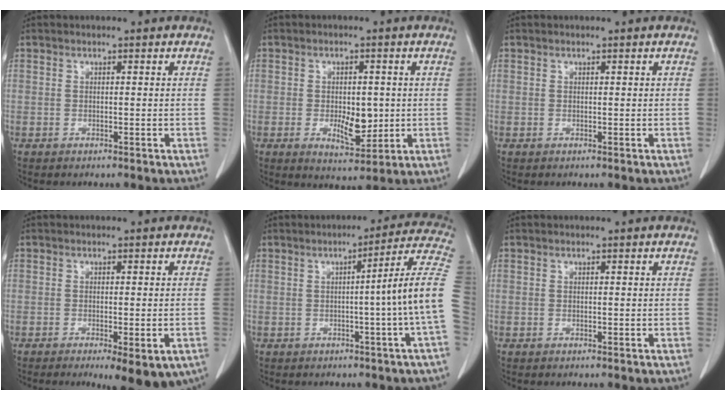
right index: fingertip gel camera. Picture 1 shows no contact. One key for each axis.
{"total": 6.0, "fx": -0.6, "fy": 2.7, "fz": 5.2, "tx": -0.076, "ty": -0.007, "tz": 0.000}
{"total": 0.0}
{"total": 8.4, "fx": -5.0, "fy": 2.2, "fz": 6.4, "tx": -0.066, "ty": -0.014, "tz": -0.069}
{"total": 11.2, "fx": -1.3, "fy": -2.6, "fz": 10.8, "tx": -0.124, "ty": 0.009, "tz": -0.024}
{"total": 0.0}